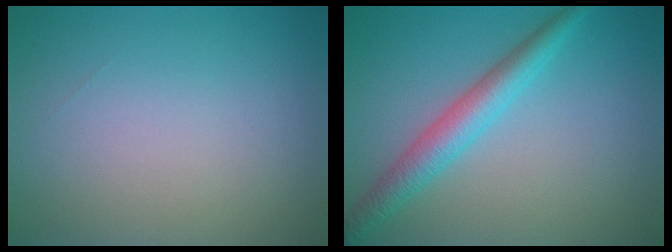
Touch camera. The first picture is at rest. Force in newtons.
{"total": 3.7, "press": 3.7, "slide": 0.1}